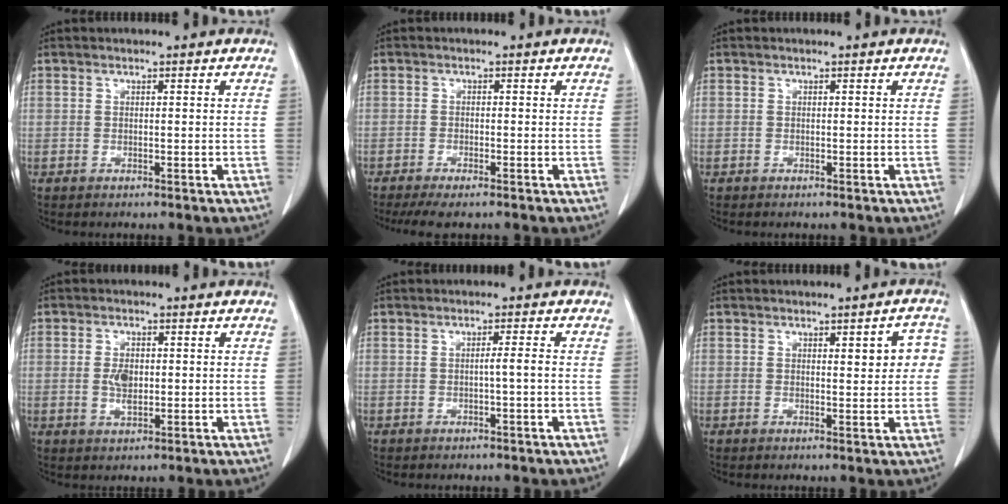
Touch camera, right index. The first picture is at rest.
{"total": 4.7, "force": [-3.8, 0.7, 2.7], "torque": [-0.040, -0.010, -0.056]}
{"total": 0.0}
{"total": 3.4, "force": [0.0, 1.7, 2.9], "torque": [-0.056, -0.001, 0.003]}
{"total": 1.5, "force": [-0.3, -0.3, 1.4], "torque": [-0.023, 0.001, -0.005]}
{"total": 4.4, "force": [1.0, 1.4, 4.1], "torque": [-0.043, 0.011, 0.011]}